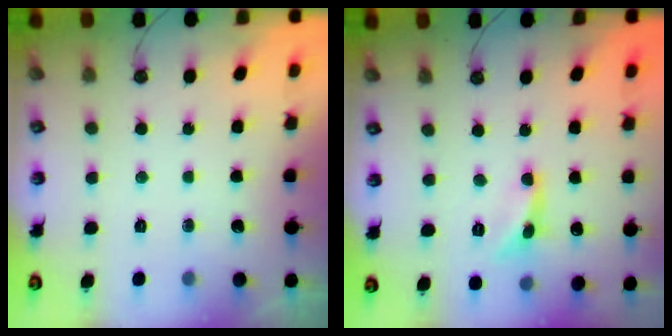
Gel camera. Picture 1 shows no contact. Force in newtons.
{"total": 1.5, "press": 1.4, "slide": 0.3}